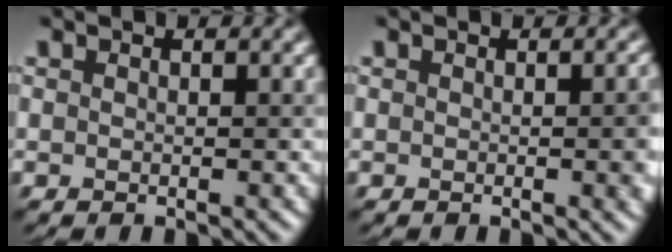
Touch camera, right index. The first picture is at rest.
{"total": 3.0, "force": [-0.1, 0.8, 2.9], "torque": [-0.026, 0.004, -0.005]}